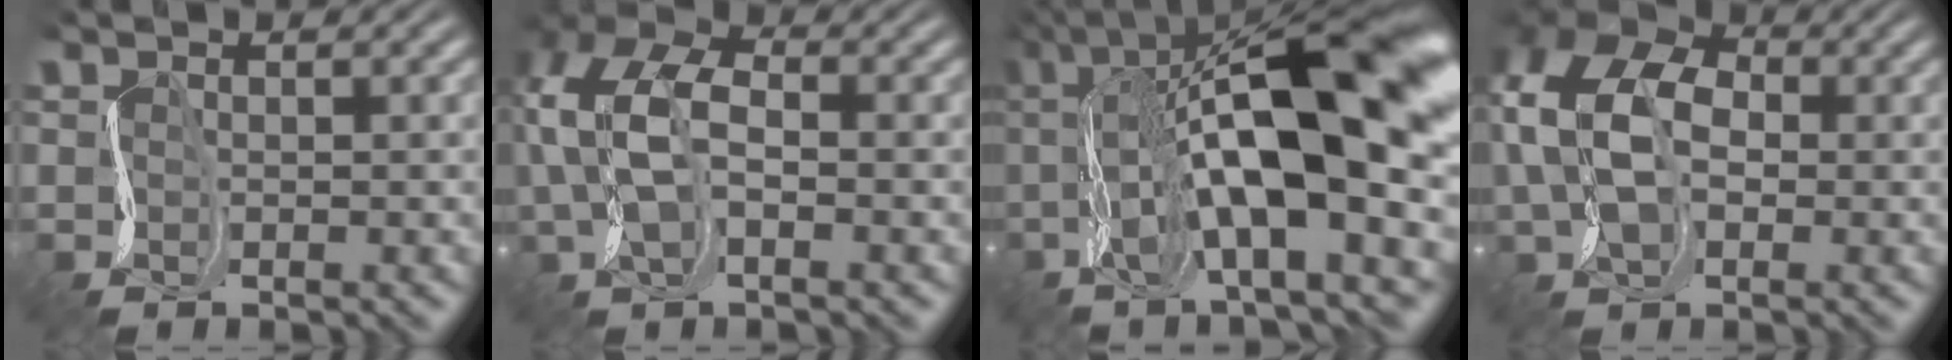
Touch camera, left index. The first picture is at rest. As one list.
[{"total": 8.3, "force": [0.4, 4.9, 6.7], "torque": [-0.158, 0.011, -0.001]}, {"total": 16.6, "force": [1.0, 5.4, 15.7], "torque": [-0.249, 0.021, 0.008]}, {"total": 9.5, "force": [0.9, 6.4, 6.9], "torque": [-0.152, 0.010, 0.008]}]